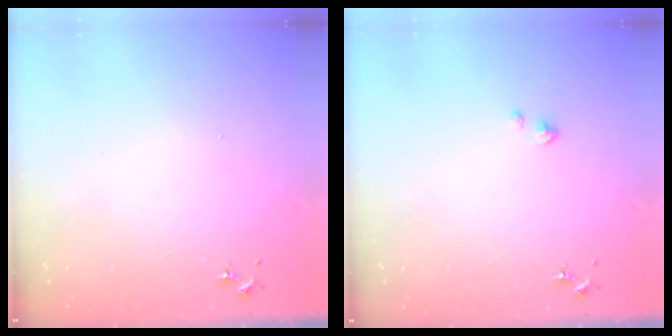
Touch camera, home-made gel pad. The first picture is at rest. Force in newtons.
{"total": 1.9, "press": 1.9, "slide": 0.2}